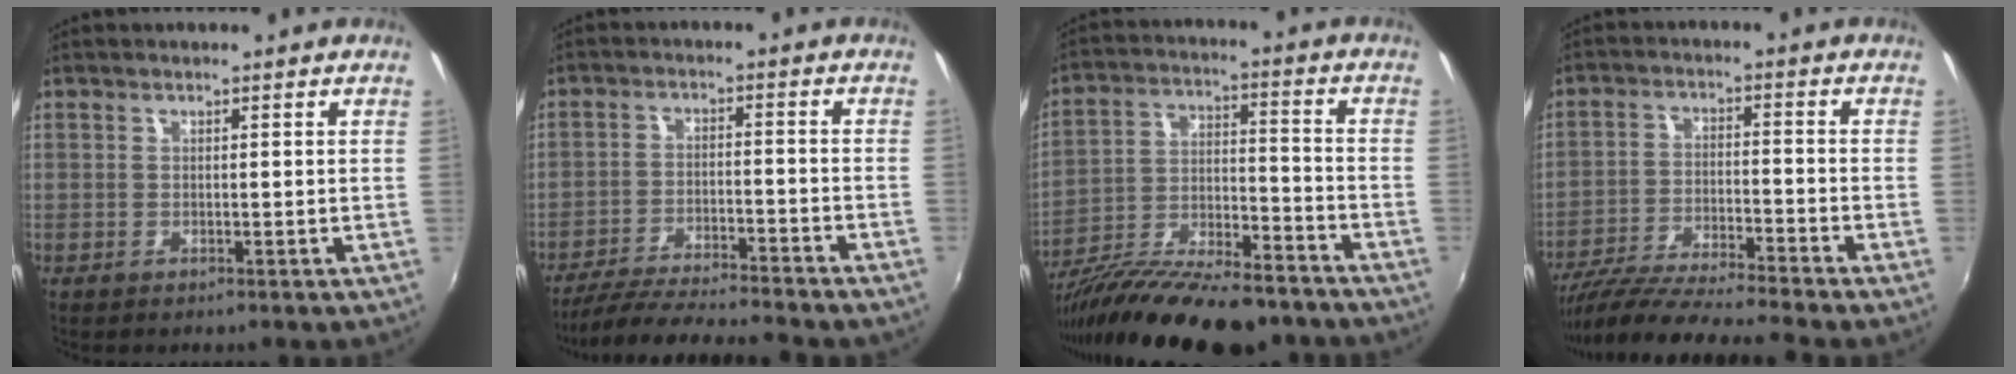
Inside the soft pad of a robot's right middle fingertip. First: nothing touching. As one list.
[{"total": 15.3, "force": [-13.8, 0.5, 6.6], "torque": [-0.134, -0.018, -0.218]}, {"total": 22.8, "force": [-18.3, 6.2, 12.1], "torque": [-0.215, -0.028, -0.282]}, {"total": 15.2, "force": [-13.5, -1.2, 6.9], "torque": [-0.143, -0.030, -0.238]}]